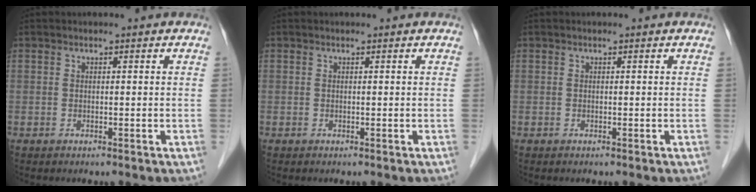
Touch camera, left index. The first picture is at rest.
{"total": 0.5, "force": [-0.5, -0.1, -0.1], "torque": [0.002, -0.005, -0.007]}
{"total": 0.0}